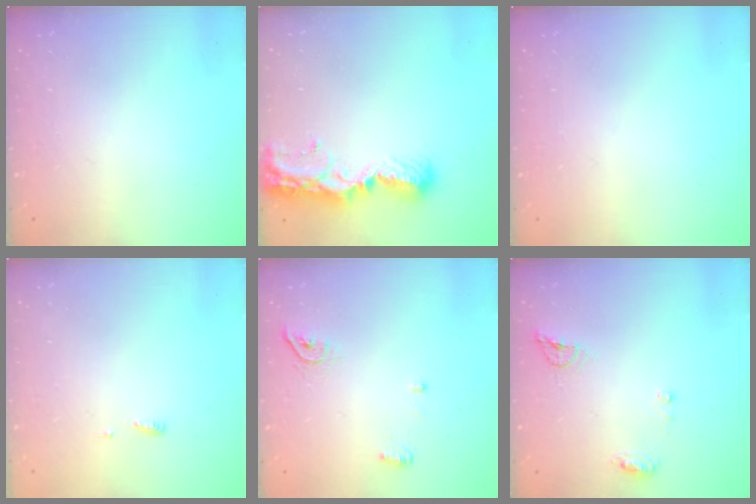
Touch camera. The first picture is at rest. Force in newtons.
{"total": 10.1, "press": 10.0, "slide": 0.8}
{"total": 0.0}
{"total": 3.9, "press": 3.9, "slide": 0.6}
{"total": 5.2, "press": 5.2, "slide": 0.1}
{"total": 7.4, "press": 7.4, "slide": 0.5}